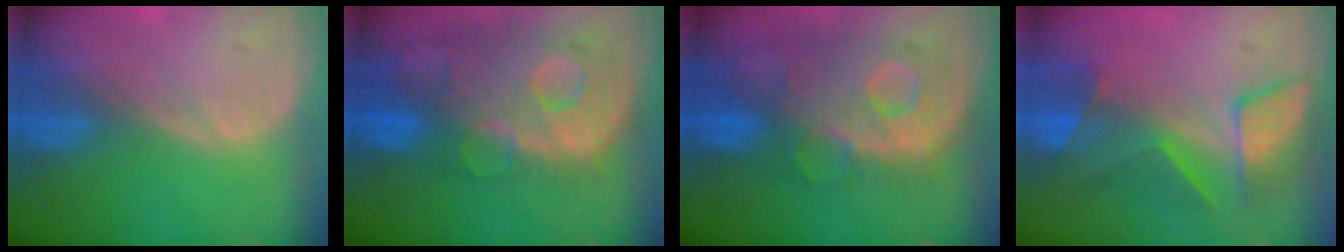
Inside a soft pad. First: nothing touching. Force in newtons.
{"total": 13.3, "press": 10.7, "slide": 8.0}
{"total": 11.3, "press": 9.8, "slide": 5.6}
{"total": 7.4, "press": 7.2, "slide": 1.7}